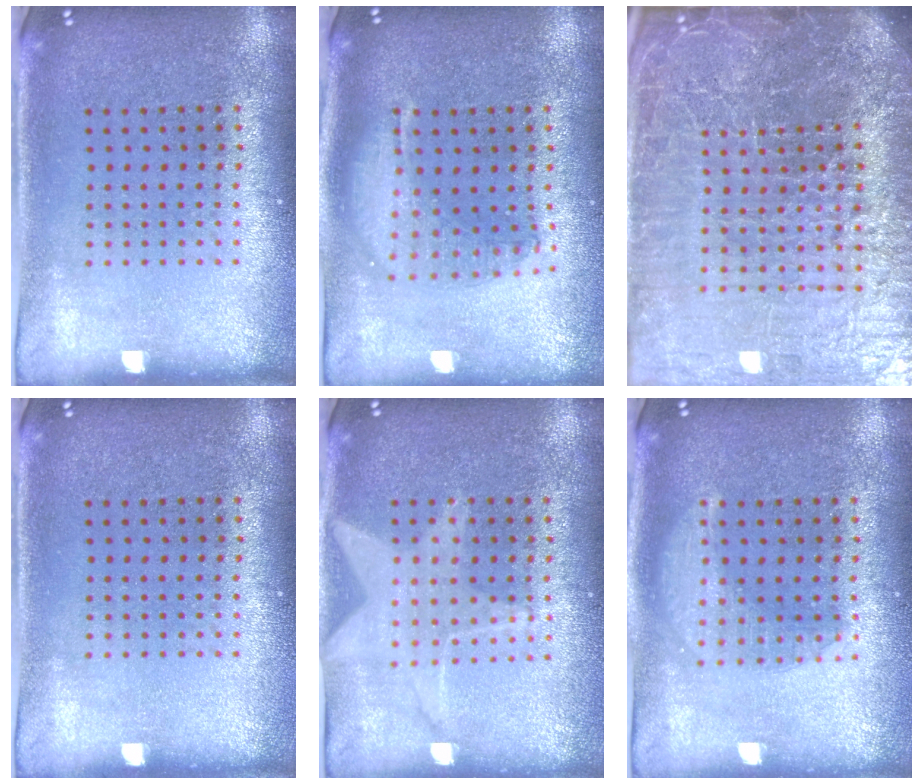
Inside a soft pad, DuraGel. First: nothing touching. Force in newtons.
{"total": 1.6, "press": 1.4, "slide": 0.7}
{"total": 7.5, "press": 6.5, "slide": 3.8}
{"total": 0.0}
{"total": 1.4, "press": 1.4, "slide": 0.2}
{"total": 2.3, "press": 2.3, "slide": 0.3}